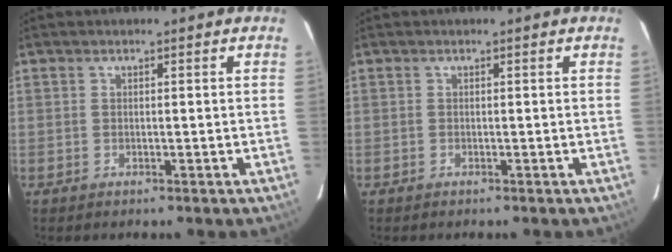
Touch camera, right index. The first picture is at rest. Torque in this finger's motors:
{"motor_torque": [0.09, 0.05, 0.00, -0.03]}